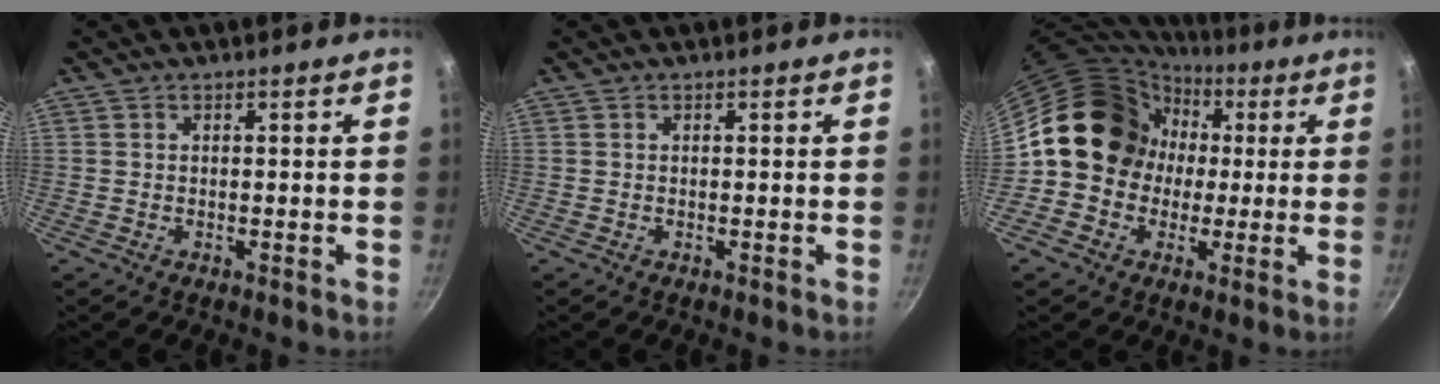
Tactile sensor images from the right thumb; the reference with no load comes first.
{"total": 0.0}
{"total": 15.7, "force": [1.4, 13.7, 7.6], "torque": [-0.085, 0.037, 0.012]}